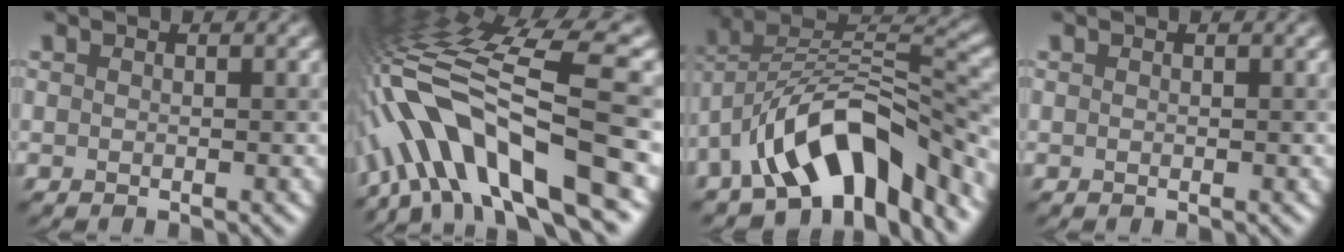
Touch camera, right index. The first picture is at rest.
{"total": 13.4, "force": [-4.3, 3.7, 12.2], "torque": [-0.213, 0.037, -0.064]}
{"total": 10.7, "force": [-5.3, 5.6, 7.5], "torque": [-0.103, 0.021, -0.099]}
{"total": 0.0}